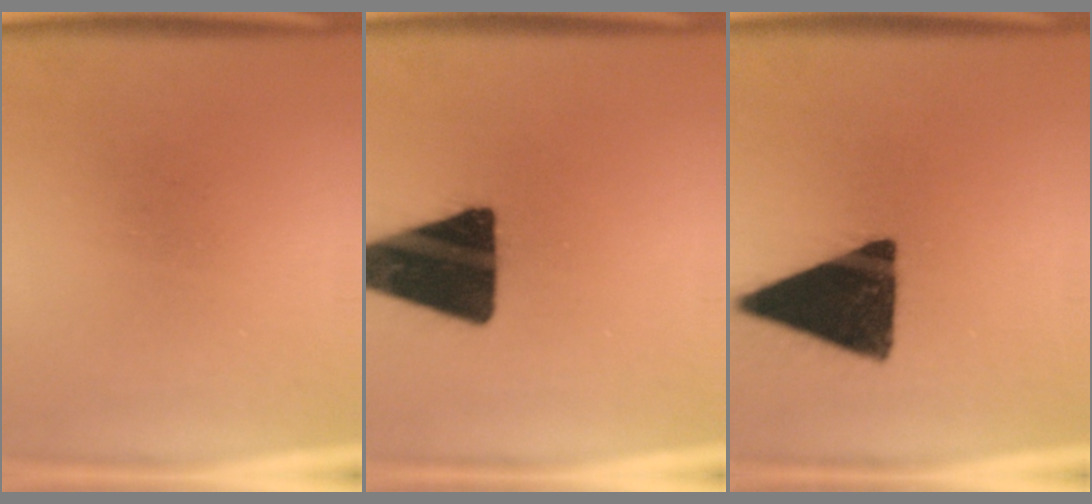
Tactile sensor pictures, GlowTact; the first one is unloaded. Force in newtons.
{"total": 19.4}
{"total": 17.1}